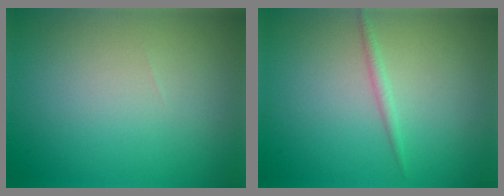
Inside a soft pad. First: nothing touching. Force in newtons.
{"total": 1.0, "press": 1.0, "slide": 0.1}